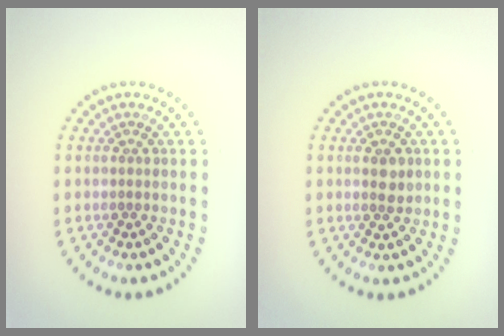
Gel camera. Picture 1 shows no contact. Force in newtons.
{"total": 1.7, "press": 1.7, "slide": 0.3}